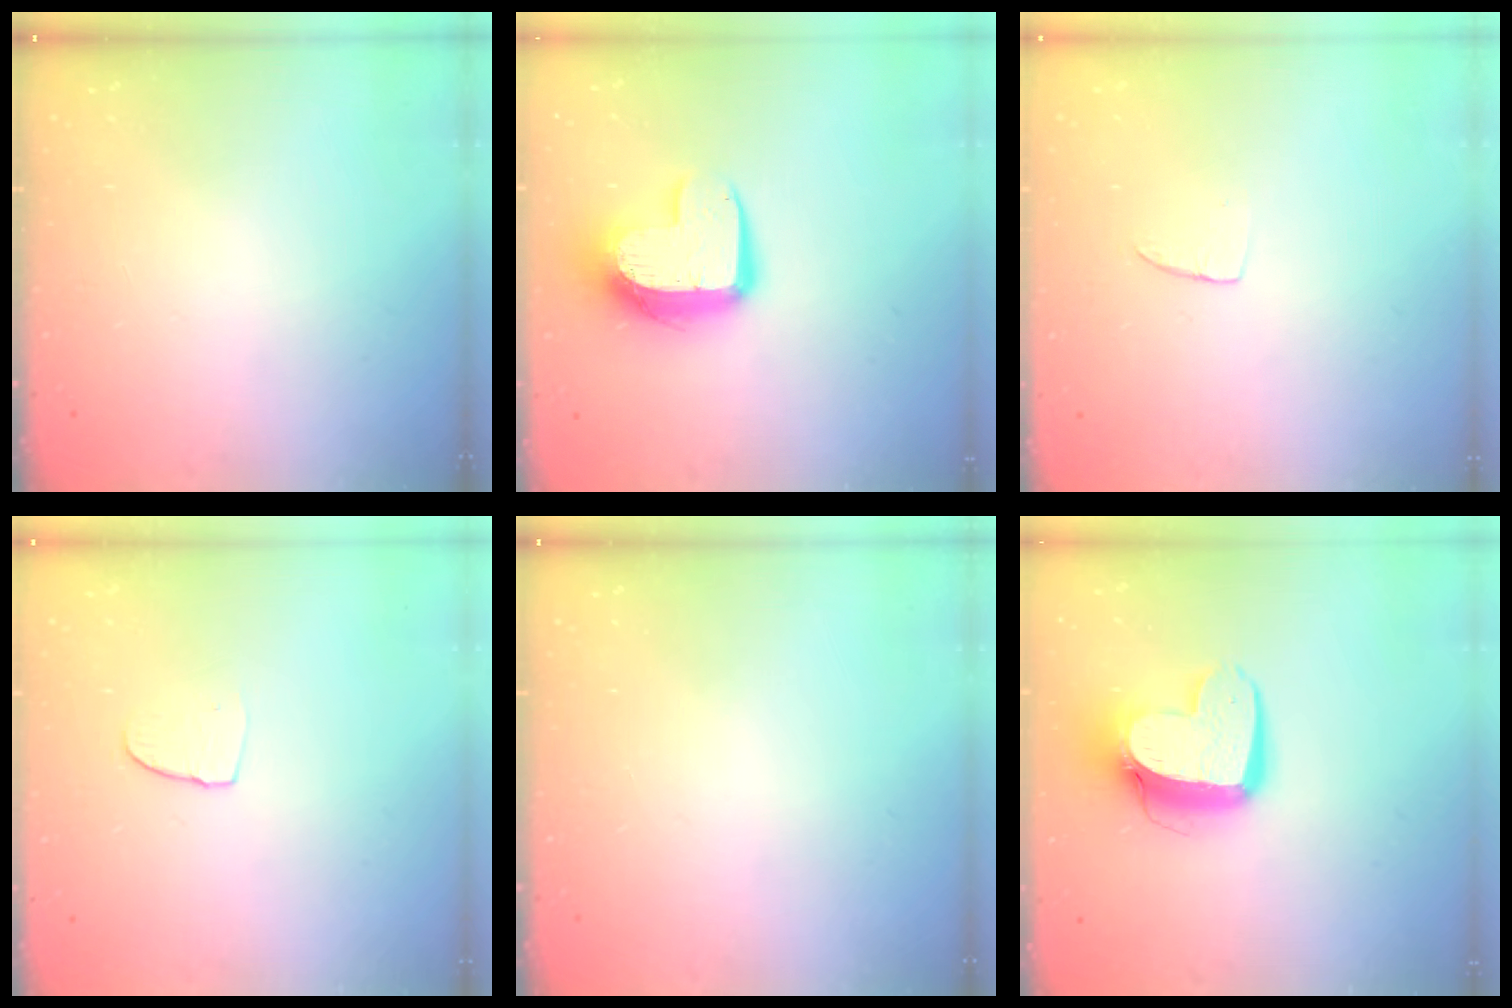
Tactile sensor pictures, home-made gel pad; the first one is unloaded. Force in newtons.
{"total": 11.9, "press": 11.8, "slide": 0.9}
{"total": 3.9, "press": 3.9, "slide": 0.3}
{"total": 5.0, "press": 4.9, "slide": 0.5}
{"total": 0.0}
{"total": 13.0, "press": 12.9, "slide": 1.4}